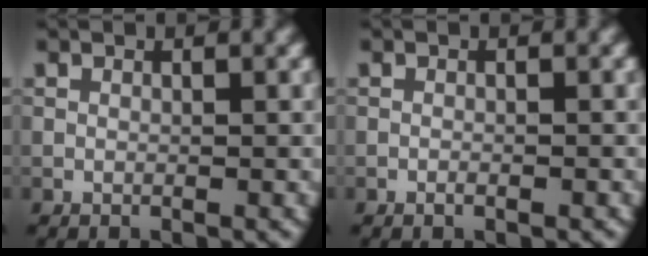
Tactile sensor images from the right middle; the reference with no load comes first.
{"total": 0.6, "force": [-0.4, 0.2, 0.5], "torque": [-0.007, -0.001, -0.006]}